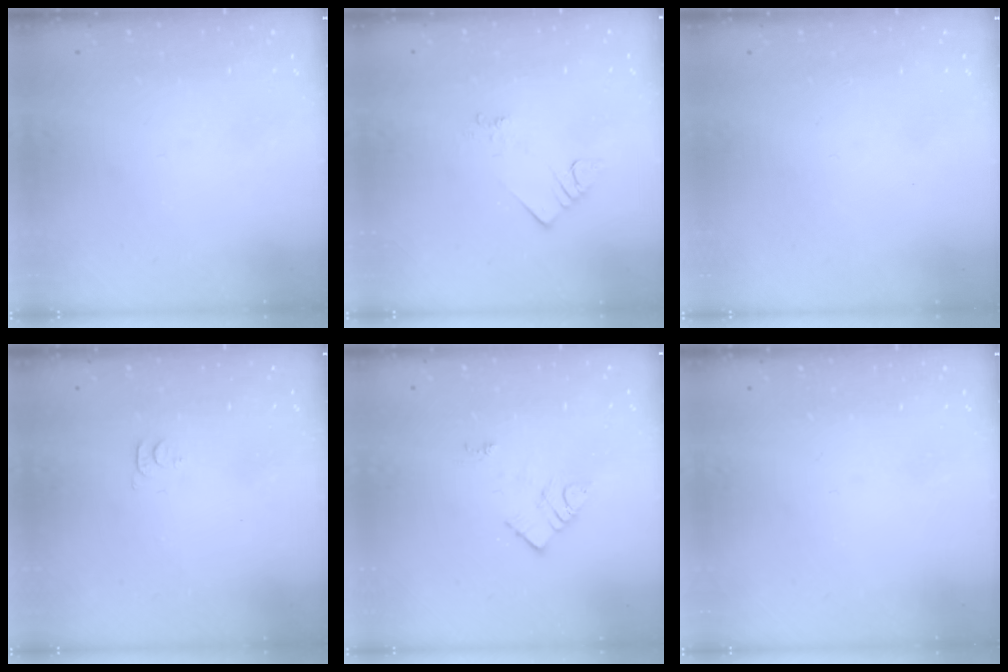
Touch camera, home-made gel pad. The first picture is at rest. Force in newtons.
{"total": 2.1, "press": 2.0, "slide": 0.5}
{"total": 1.6, "press": 1.6, "slide": 0.1}
{"total": 3.6, "press": 3.6, "slide": 0.4}
{"total": 8.3, "press": 8.2, "slide": 0.5}
{"total": 0.0}